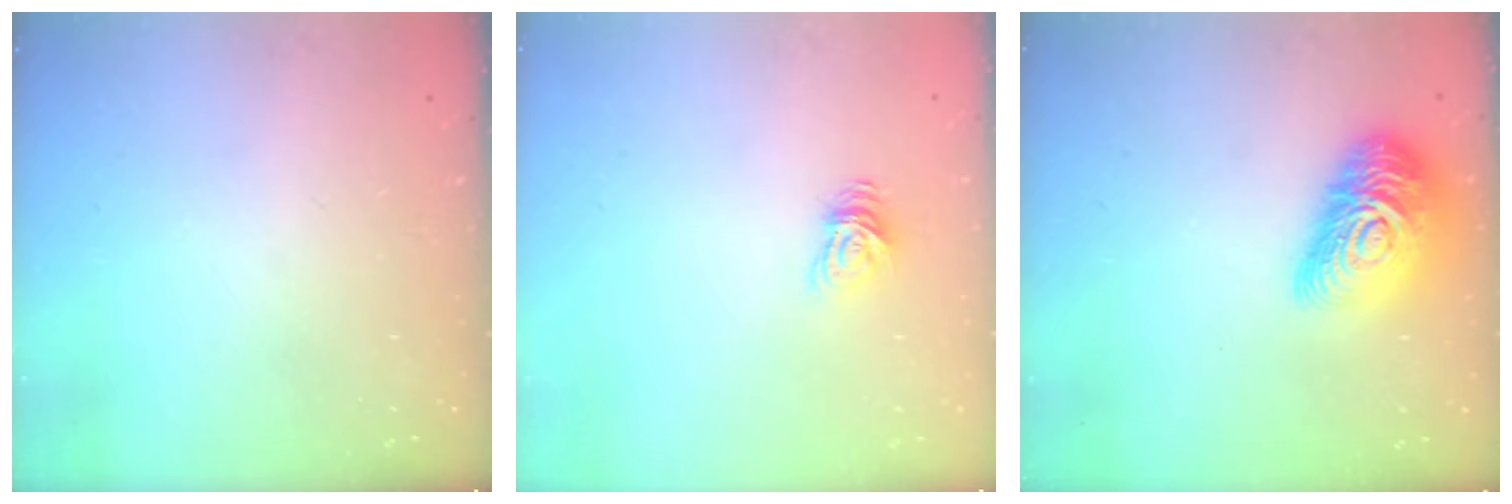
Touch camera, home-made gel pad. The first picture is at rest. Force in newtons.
{"total": 6.2, "press": 6.1, "slide": 0.6}
{"total": 19.8, "press": 19.7, "slide": 1.1}